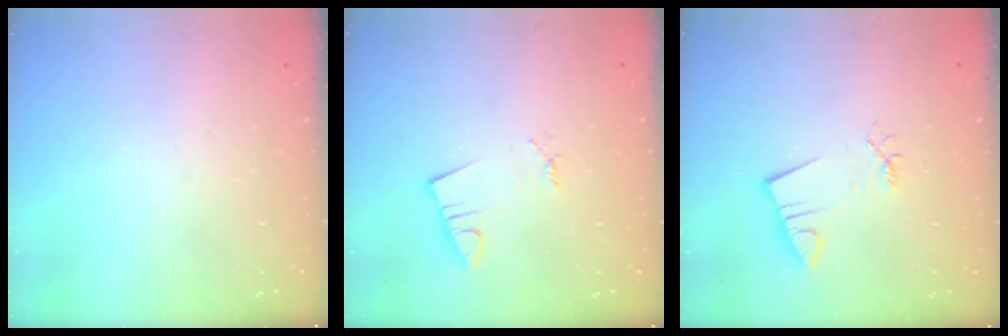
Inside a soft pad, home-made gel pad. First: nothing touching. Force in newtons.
{"total": 1.0, "press": 1.0, "slide": 0.1}
{"total": 2.8, "press": 2.8, "slide": 0.4}